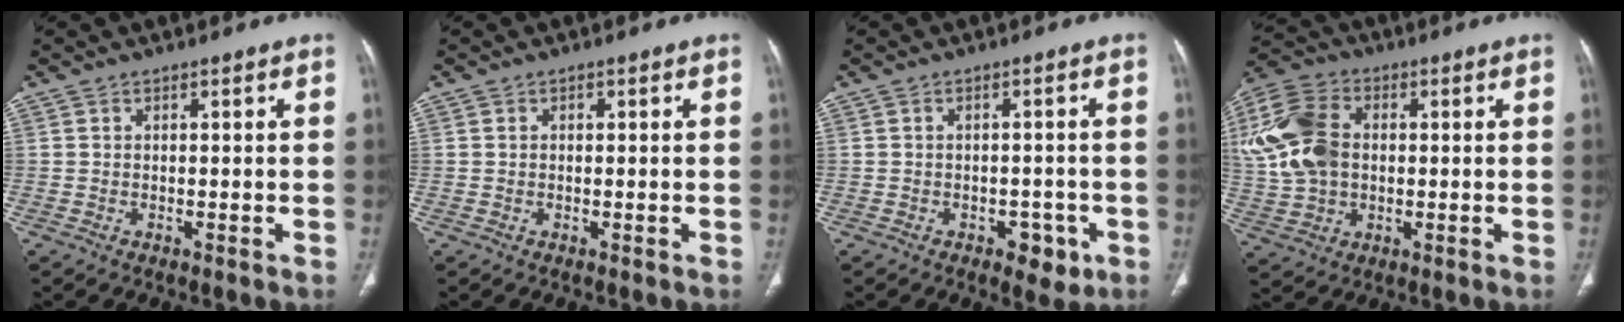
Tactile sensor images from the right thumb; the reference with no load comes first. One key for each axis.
{"total": 0.8, "fx": 0.2, "fy": 0.6, "fz": 0.5, "tx": -0.010, "ty": 0.006, "tz": 0.006}
{"total": 4.8, "fx": -2.2, "fy": 2.9, "fz": 3.1, "tx": -0.020, "ty": 0.010, "tz": -0.023}
{"total": 16.3, "fx": 2.0, "fy": 11.5, "fz": 11.4, "tx": -0.245, "ty": 0.014, "tz": 0.038}